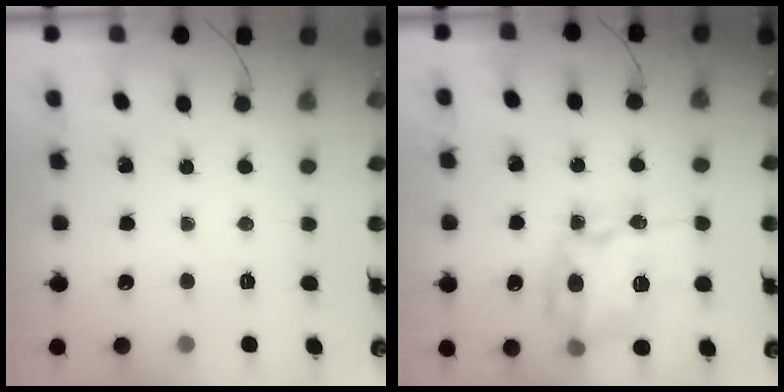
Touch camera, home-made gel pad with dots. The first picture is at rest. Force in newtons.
{"total": 17.5, "press": 17.5, "slide": 0.7}